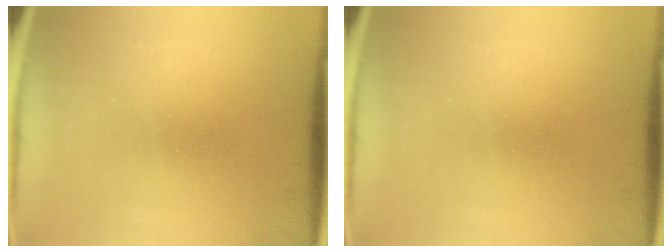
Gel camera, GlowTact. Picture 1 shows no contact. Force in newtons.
{"total": 0.0}